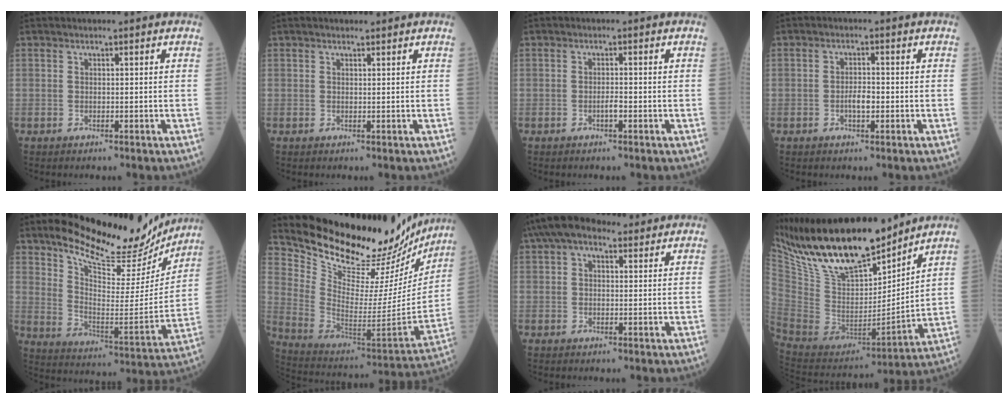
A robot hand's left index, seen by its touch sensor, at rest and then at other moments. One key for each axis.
{"total": 0.7, "fx": 0.6, "fy": 0.3, "fz": 0.3, "tx": -0.009, "ty": 0.004, "tz": 0.009}
{"total": 1.3, "fx": -0.7, "fy": 0.2, "fz": 1.0, "tx": -0.018, "ty": -0.001, "tz": -0.015}
{"total": 2.5, "fx": -0.8, "fy": 0.9, "fz": 2.1, "tx": -0.038, "ty": 0.002, "tz": -0.016}
{"total": 19.1, "fx": 17.1, "fy": 5.1, "fz": 6.9, "tx": -0.109, "ty": -0.036, "tz": 0.245}
{"total": 29.5, "fx": 26.6, "fy": 7.9, "fz": 10.2, "tx": -0.174, "ty": -0.078, "tz": 0.372}
{"total": 7.4, "fx": 4.8, "fy": 3.6, "fz": 4.4, "tx": -0.088, "ty": 0.044, "tz": 0.080}
{"total": 21.8, "fx": 17.1, "fy": 6.0, "fz": 12.1, "tx": -0.232, "ty": 0.005, "tz": 0.317}